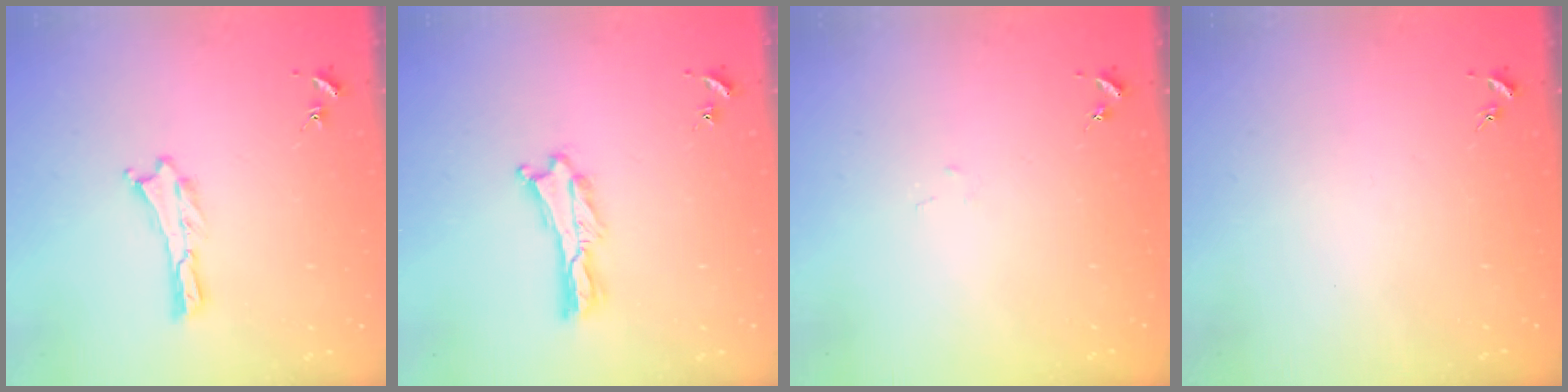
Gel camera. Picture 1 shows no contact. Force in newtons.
{"total": 0.7, "press": 0.6, "slide": 0.2}
{"total": 1.0, "press": 1.0, "slide": 0.1}
{"total": 0.0}